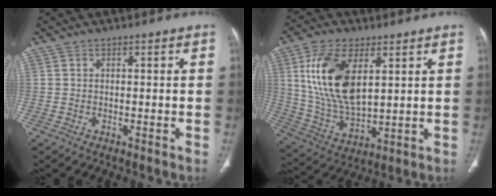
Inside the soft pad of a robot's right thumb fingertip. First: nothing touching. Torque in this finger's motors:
{"motor_torque": [0.23, 2.67, 1.78, 0.67, 0.50]}